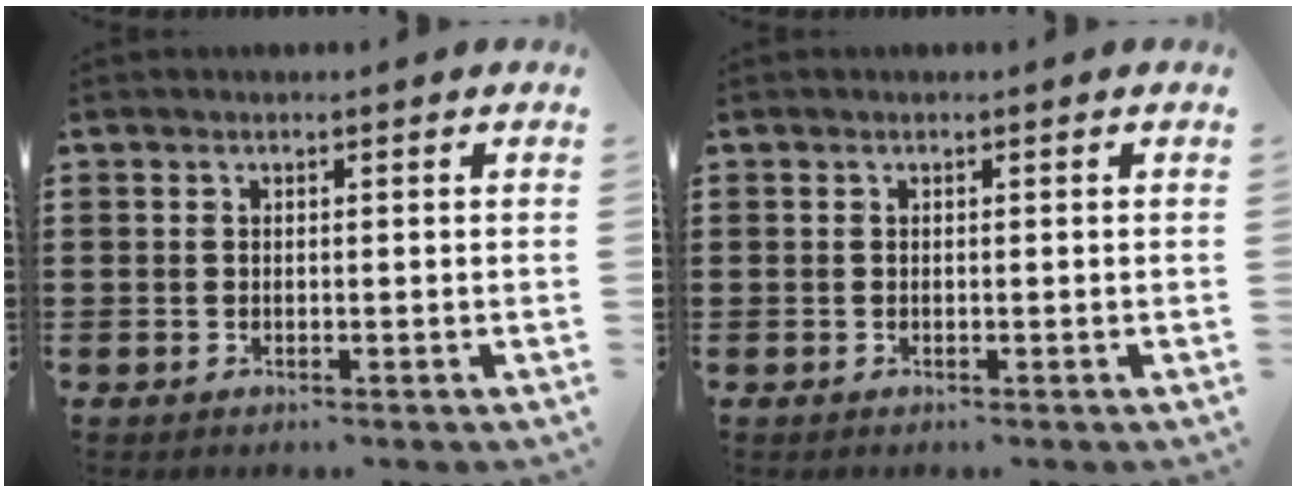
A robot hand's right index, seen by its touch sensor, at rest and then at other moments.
{"total": 0.0}